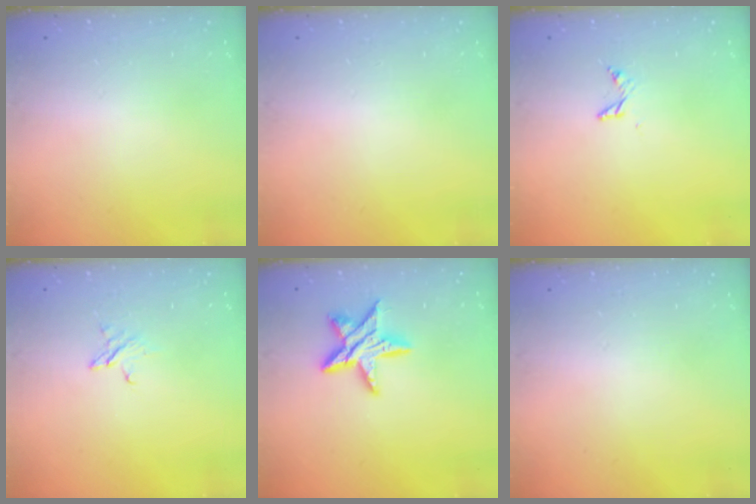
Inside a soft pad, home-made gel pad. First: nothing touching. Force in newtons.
{"total": 0.0}
{"total": 4.9, "press": 4.8, "slide": 0.4}
{"total": 2.7, "press": 2.7, "slide": 0.3}
{"total": 12.9, "press": 12.9, "slide": 0.7}
{"total": 0.0}